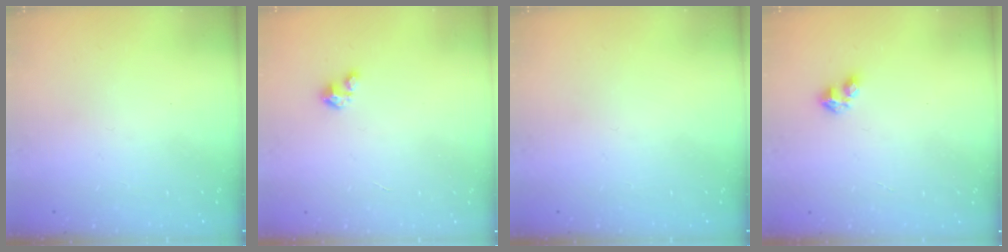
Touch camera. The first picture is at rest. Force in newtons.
{"total": 2.7, "press": 2.7, "slide": 0.2}
{"total": 0.0}
{"total": 3.2, "press": 3.2, "slide": 0.5}